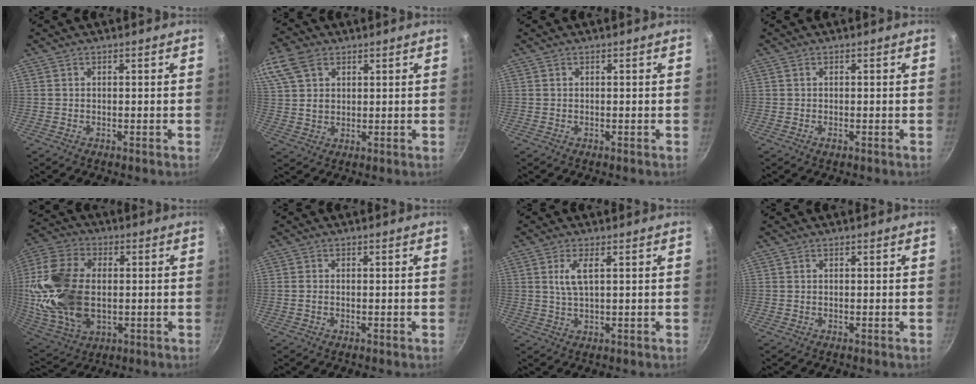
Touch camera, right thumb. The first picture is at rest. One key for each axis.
{"total": 12.0, "fx": 5.8, "fy": 8.2, "fz": 6.6, "tx": -0.142, "ty": 0.015, "tz": 0.115}
{"total": 0.0}
{"total": 1.0, "fx": -0.3, "fy": 0.6, "fz": 0.7, "tx": -0.012, "ty": 0.000, "tz": -0.005}
{"total": 22.3, "fx": 0.5, "fy": 14.2, "fz": 17.2, "tx": -0.342, "ty": 0.004, "tz": 0.013}
{"total": 1.2, "fx": -0.2, "fy": 0.9, "fz": 0.7, "tx": -0.015, "ty": 0.003, "tz": -0.005}
{"total": 4.2, "fx": 1.3, "fy": 1.2, "fz": 3.8, "tx": -0.082, "ty": 0.000, "tz": 0.028}
{"total": 0.0}